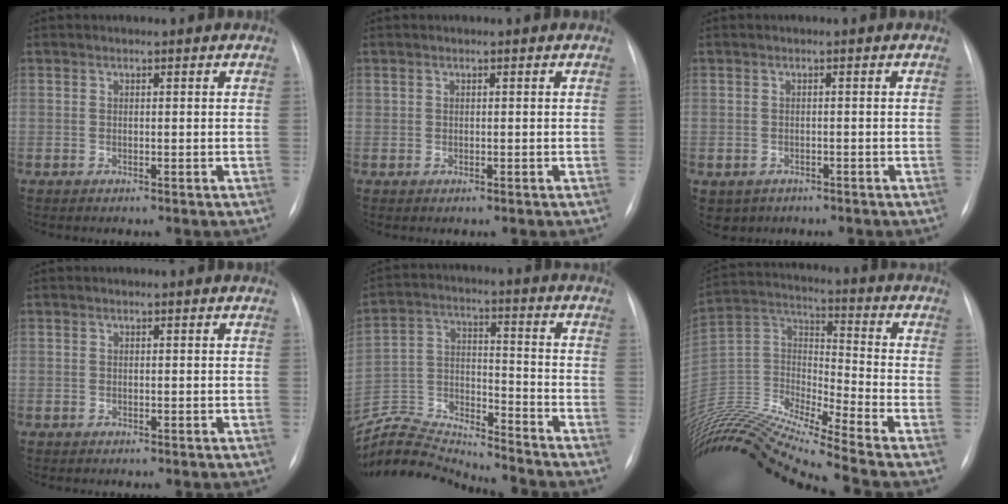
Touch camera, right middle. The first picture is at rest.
{"total": 0.0}
{"total": 2.9, "force": [-1.8, 2.2, 0.5], "torque": [-0.011, 0.000, -0.021]}
{"total": 0.0}
{"total": 15.2, "force": [-15.1, -0.4, 1.6], "torque": [-0.035, 0.029, -0.267]}
{"total": 20.5, "force": [-18.6, -1.7, 8.4], "torque": [-0.171, 0.019, -0.339]}